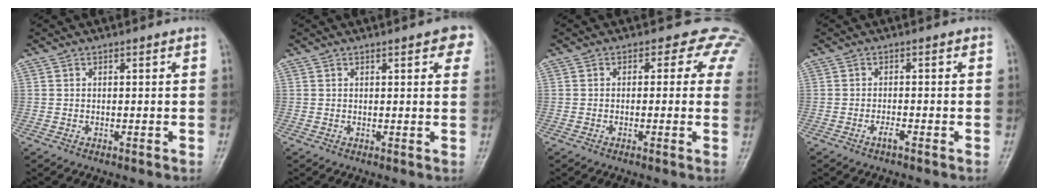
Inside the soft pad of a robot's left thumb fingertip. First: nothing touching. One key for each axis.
{"total": 5.6, "fx": 2.9, "fy": 1.6, "fz": 4.5, "tx": -0.033, "ty": -0.001, "tz": 0.028}
{"total": 5.3, "fx": 2.6, "fy": 3.9, "fz": 2.4, "tx": 0.006, "ty": -0.003, "tz": 0.001}
{"total": 1.4, "fx": -1.1, "fy": 0.1, "fz": 0.8, "tx": -0.016, "ty": 0.001, "tz": -0.021}